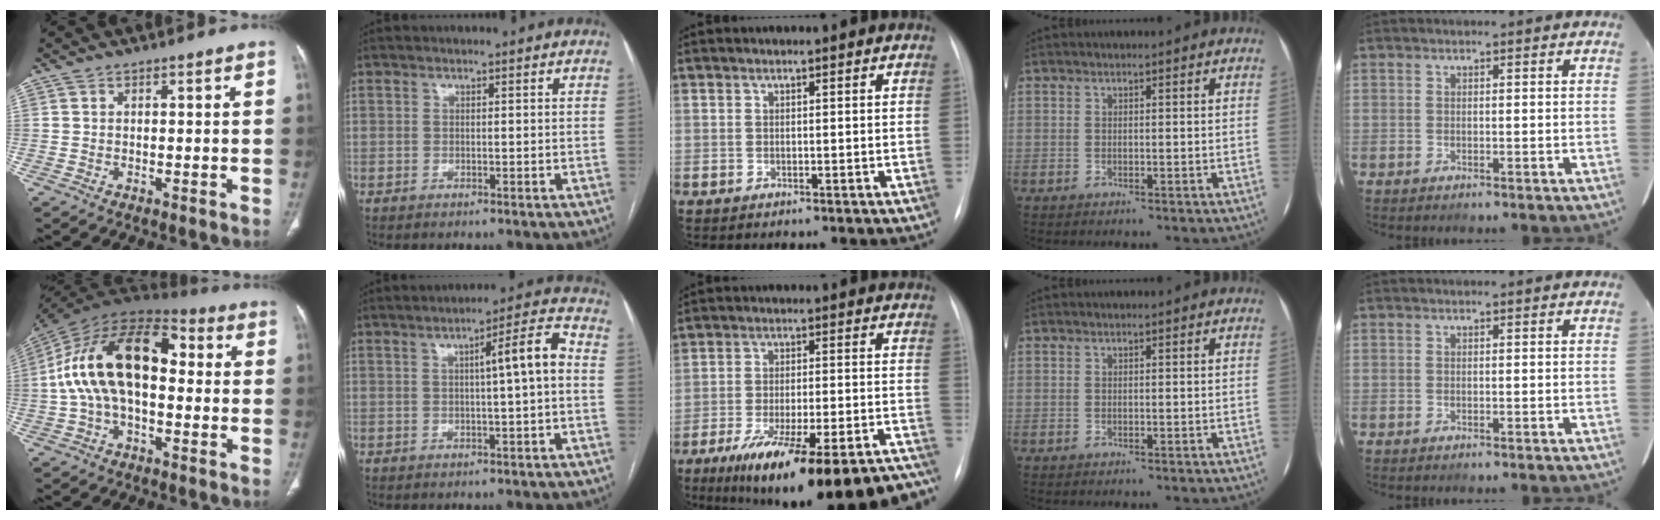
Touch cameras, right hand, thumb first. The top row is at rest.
{"thumb": {"total": 19.8, "force": [0.7, 10.9, 16.6], "torque": [-0.295, 0.050, 0.003]}, "index": {"total": 6.7, "force": [0.3, 0.0, 6.7], "torque": [-0.097, 0.016, 0.002]}, "middle": {"total": 24.3, "force": [-18.9, 4.6, 14.6], "torque": [-0.168, -0.005, -0.268]}}